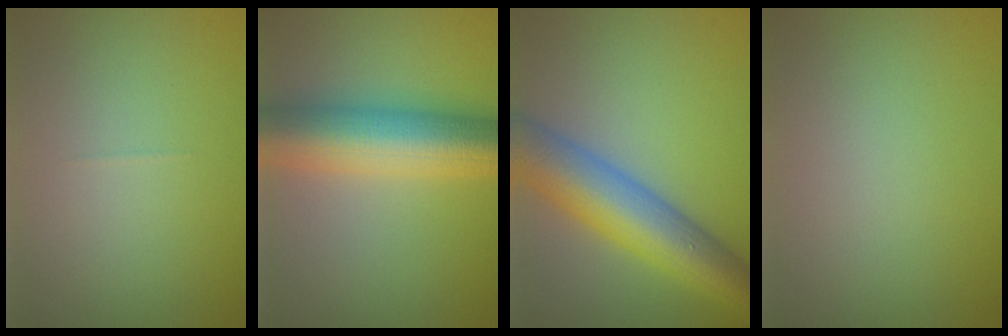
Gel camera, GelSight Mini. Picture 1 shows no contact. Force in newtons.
{"total": 10.1, "press": 10.1, "slide": 0.1}
{"total": 9.3, "press": 9.3, "slide": 0.3}
{"total": 0.0}